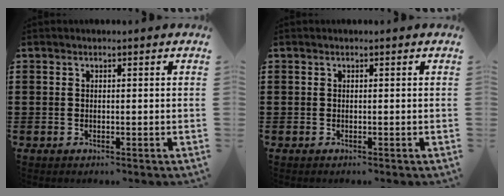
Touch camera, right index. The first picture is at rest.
{"total": 0.0}